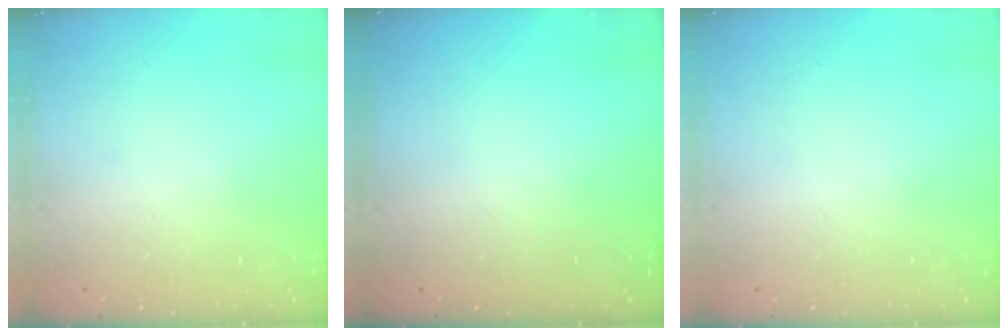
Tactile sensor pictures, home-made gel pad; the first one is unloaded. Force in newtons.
{"total": 0.0}
{"total": 0.0}